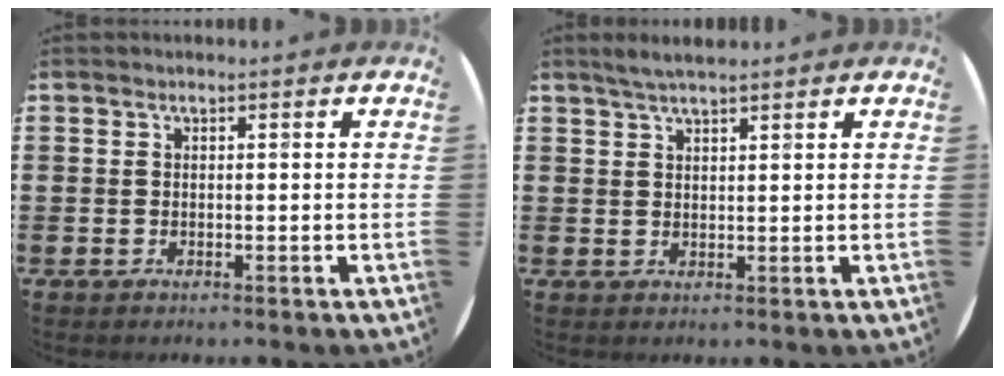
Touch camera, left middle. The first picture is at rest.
{"total": 2.6, "force": [2.2, 0.3, 1.2], "torque": [-0.028, 0.005, 0.041]}